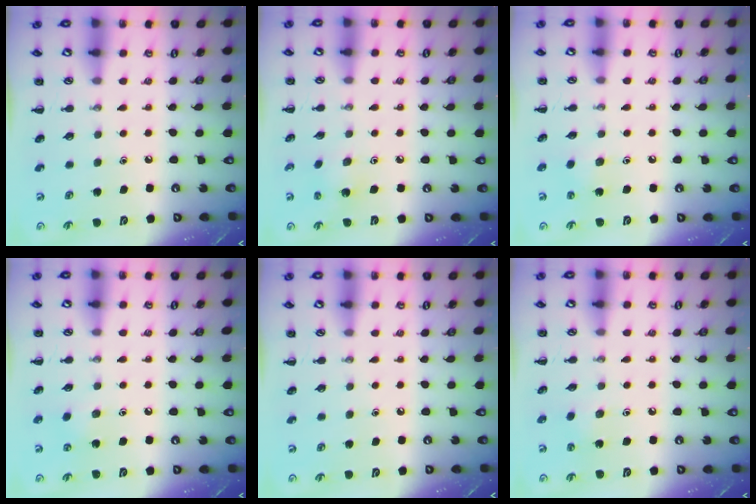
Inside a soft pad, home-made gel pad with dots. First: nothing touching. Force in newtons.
{"total": 2.1, "press": 2.0, "slide": 0.5}
{"total": 2.6, "press": 2.5, "slide": 0.7}
{"total": 6.5, "press": 6.4, "slide": 0.7}
{"total": 0.0}
{"total": 3.0, "press": 2.9, "slide": 0.9}